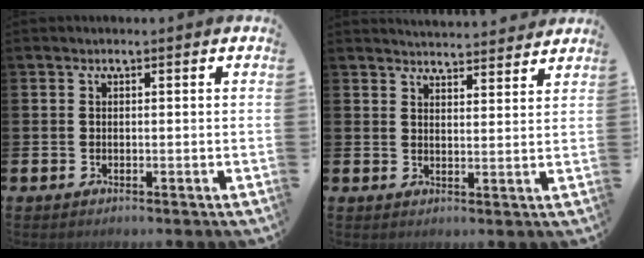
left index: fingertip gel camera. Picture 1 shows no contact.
{"total": 4.1, "force": [4.1, 0.1, -0.1], "torque": [0.001, -0.029, 0.073]}